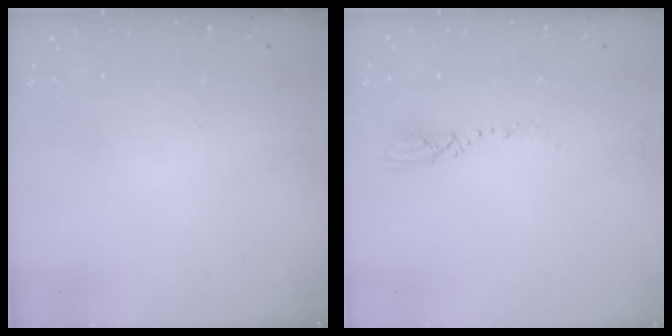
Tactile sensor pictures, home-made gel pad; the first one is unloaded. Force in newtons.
{"total": 3.3, "press": 3.1, "slide": 1.2}